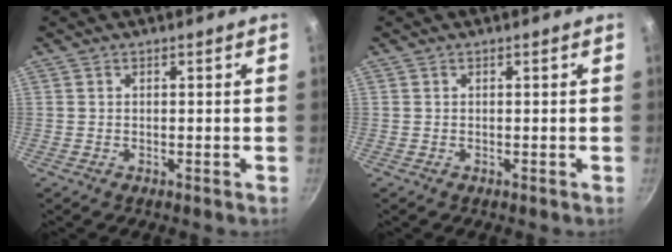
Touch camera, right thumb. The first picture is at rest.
{"total": 0.0}